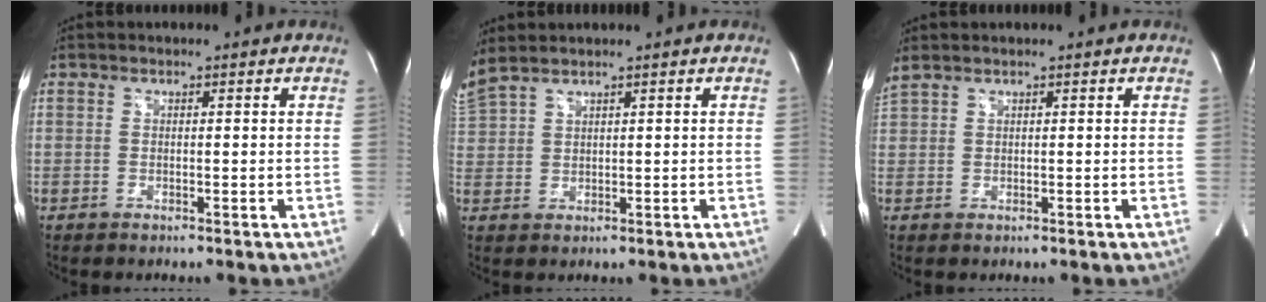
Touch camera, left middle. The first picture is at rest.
{"total": 4.6, "force": [4.0, 0.0, 2.2], "torque": [-0.073, 0.019, 0.098]}
{"total": 2.3, "force": [1.9, 0.0, 1.2], "torque": [-0.049, 0.029, 0.052]}